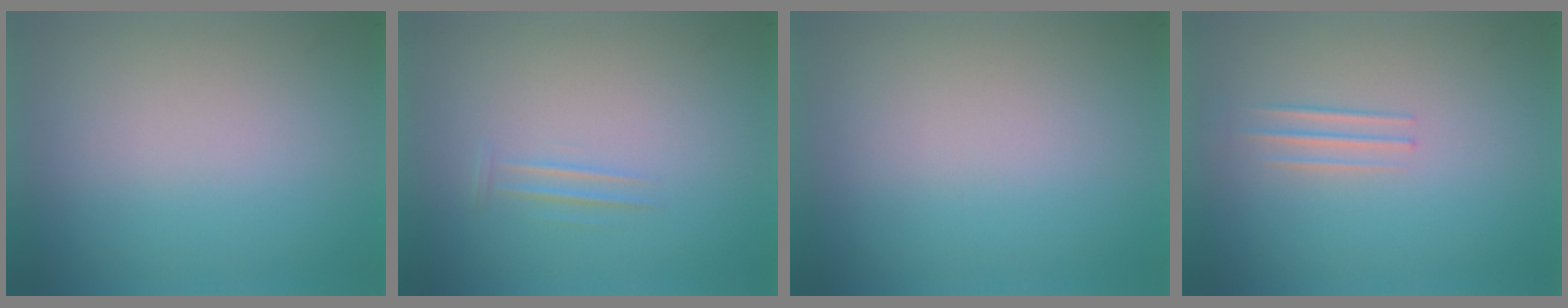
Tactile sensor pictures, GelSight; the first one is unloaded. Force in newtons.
{"total": 1.1}
{"total": 0.0}
{"total": 1.4}